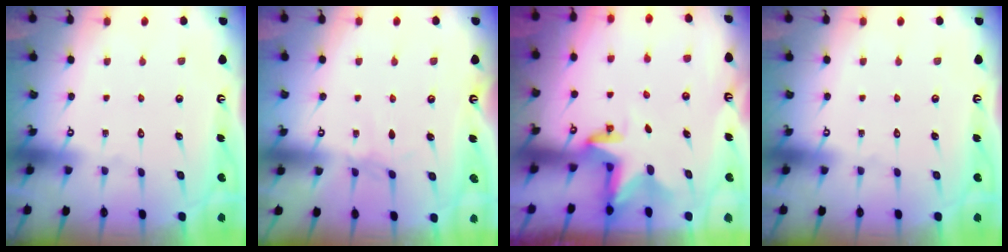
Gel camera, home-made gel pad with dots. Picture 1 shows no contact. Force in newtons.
{"total": 2.1, "press": 2.0, "slide": 0.5}
{"total": 2.8, "press": 2.8, "slide": 0.2}
{"total": 0.0}